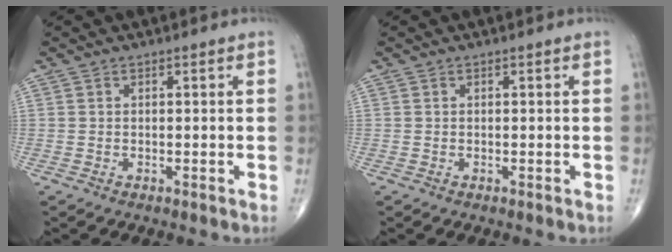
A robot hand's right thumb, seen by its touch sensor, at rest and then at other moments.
{"total": 0.0}